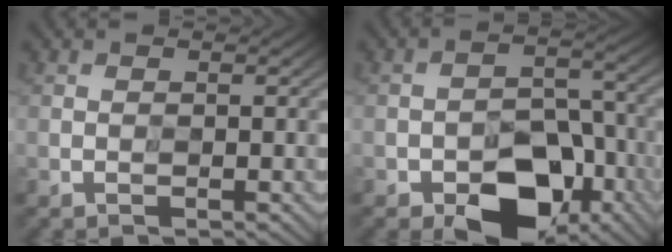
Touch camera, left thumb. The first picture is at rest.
{"total": 9.8, "force": [-6.4, 5.2, 5.2], "torque": [-0.068, 0.005, -0.106]}